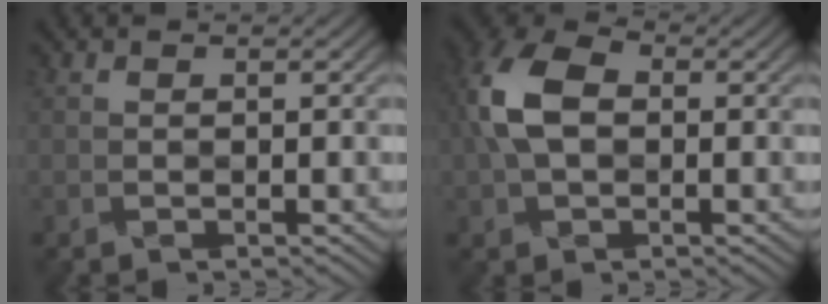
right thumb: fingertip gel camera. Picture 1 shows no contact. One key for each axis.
{"total": 7.4, "fx": 0.9, "fy": 4.8, "fz": 5.6, "tx": -0.141, "ty": 0.020, "tz": 0.002}